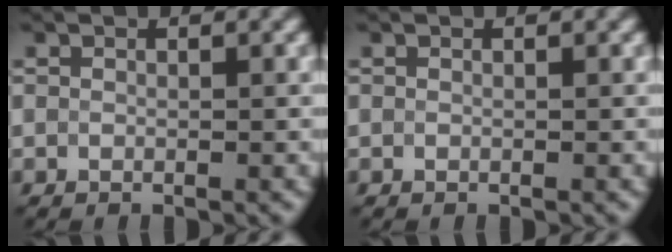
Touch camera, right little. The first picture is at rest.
{"total": 0.0}